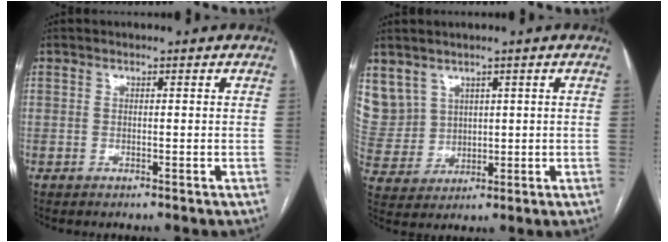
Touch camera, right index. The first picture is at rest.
{"total": 10.8, "force": [5.0, 9.4, 2.2], "torque": [-0.083, 0.045, 0.132]}